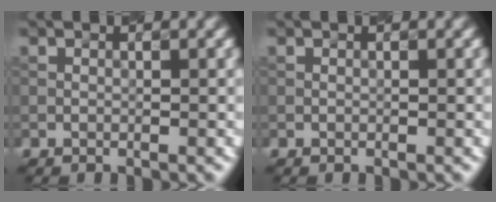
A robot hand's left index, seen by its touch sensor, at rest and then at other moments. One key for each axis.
{"total": 0.0}